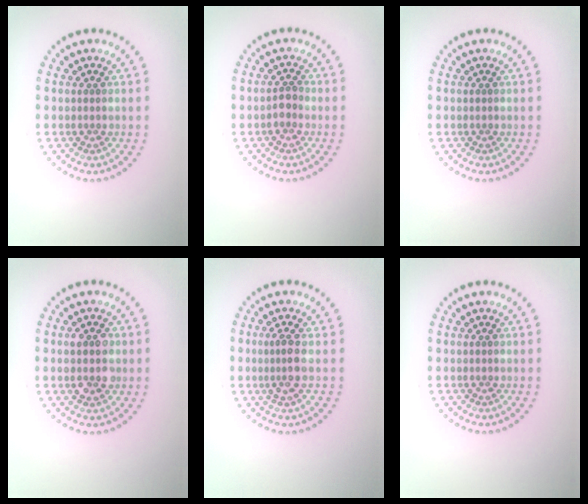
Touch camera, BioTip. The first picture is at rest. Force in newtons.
{"total": 1.3, "press": 1.2, "slide": 0.6}
{"total": 0.0}
{"total": 2.8, "press": 2.8, "slide": 0.3}
{"total": 2.1, "press": 1.7, "slide": 1.2}
{"total": 0.0}